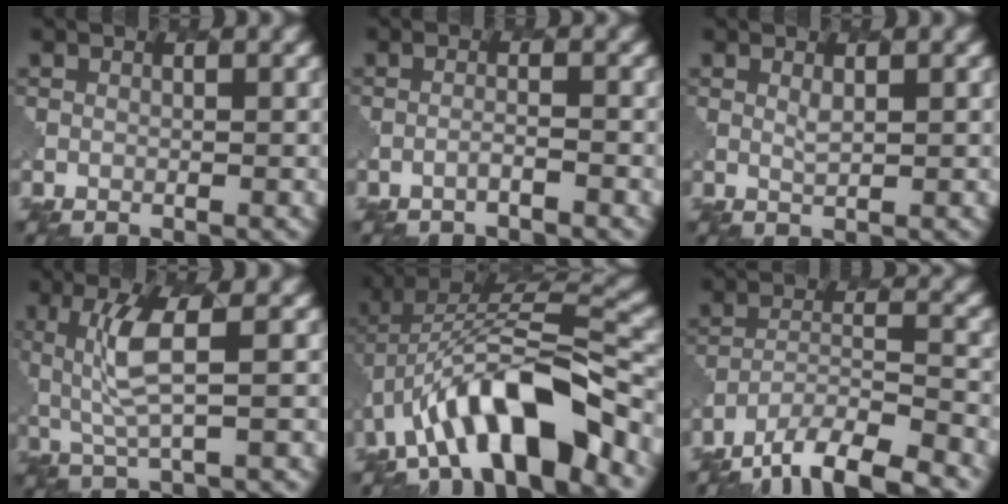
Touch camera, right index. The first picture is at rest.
{"total": 1.0, "force": [-0.6, 0.2, 0.7], "torque": [-0.003, 0.004, -0.018]}
{"total": 0.9, "force": [0.8, 0.0, 0.4], "torque": [-0.012, -0.001, 0.018]}
{"total": 3.9, "force": [0.9, 0.6, 3.7], "torque": [-0.090, -0.004, 0.026]}
{"total": 10.4, "force": [-4.9, 3.7, 8.4], "torque": [-0.134, 0.020, -0.081]}
{"total": 9.1, "force": [-7.4, 2.2, 4.7], "torque": [-0.078, -0.012, -0.126]}